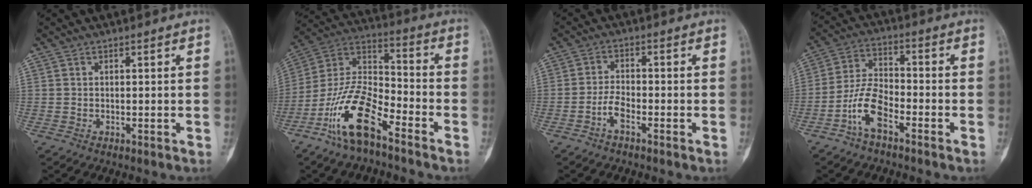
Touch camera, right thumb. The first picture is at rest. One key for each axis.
{"total": 15.1, "fx": -9.1, "fy": 5.5, "fz": 10.7, "tx": -0.207, "ty": 0.067, "tz": -0.180}
{"total": 3.5, "fx": -2.1, "fy": 1.2, "fz": 2.5, "tx": -0.048, "ty": 0.018, "tz": -0.043}
{"total": 8.1, "fx": -4.3, "fy": 3.5, "fz": 5.9, "tx": -0.119, "ty": 0.035, "tz": -0.090}